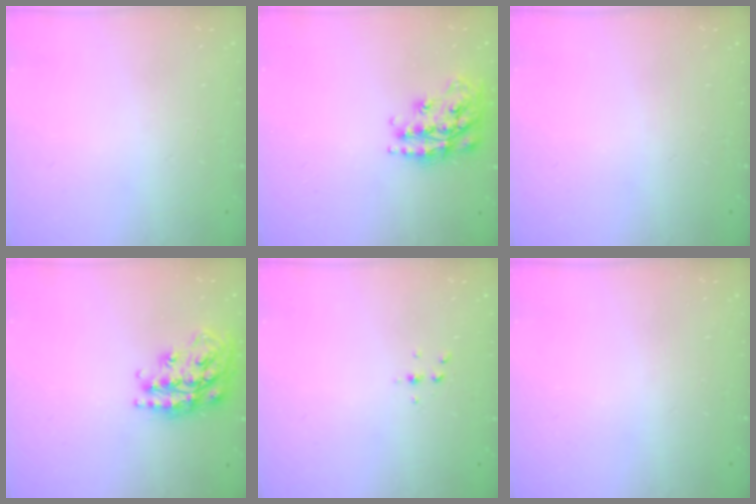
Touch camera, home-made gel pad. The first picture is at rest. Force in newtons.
{"total": 18.8, "press": 18.7, "slide": 1.2}
{"total": 0.0}
{"total": 19.4, "press": 19.4, "slide": 1.4}
{"total": 2.6, "press": 2.6, "slide": 0.3}
{"total": 0.0}